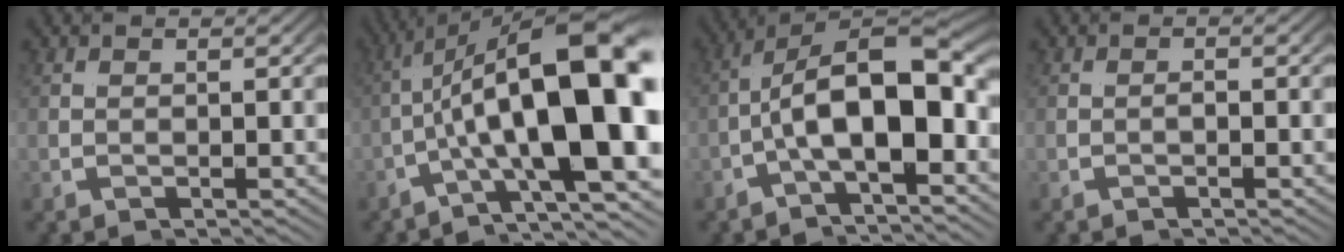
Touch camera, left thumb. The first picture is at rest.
{"total": 14.6, "force": [-1.6, 4.9, 13.7], "torque": [-0.200, 0.008, -0.040]}
{"total": 12.3, "force": [-1.9, 6.2, 10.4], "torque": [-0.197, -0.007, -0.036]}
{"total": 0.5, "force": [-0.5, 0.1, 0.1], "torque": [-0.009, -0.003, -0.010]}